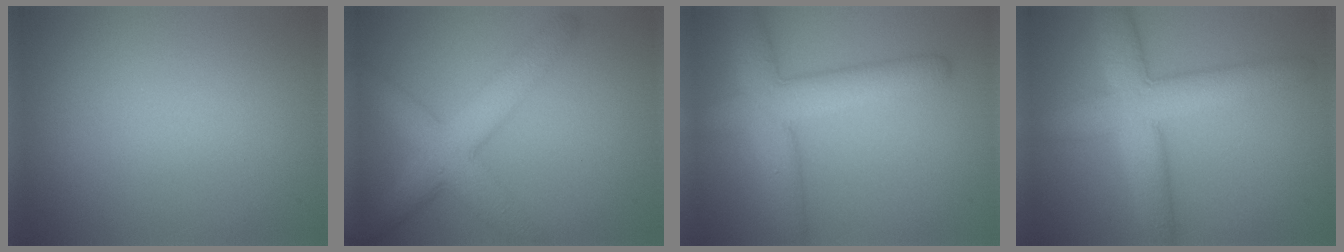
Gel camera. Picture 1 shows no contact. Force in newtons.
{"total": 6.1, "press": 6.1, "slide": 0.2}
{"total": 6.8, "press": 6.8, "slide": 0.2}
{"total": 7.3, "press": 7.3, "slide": 0.4}